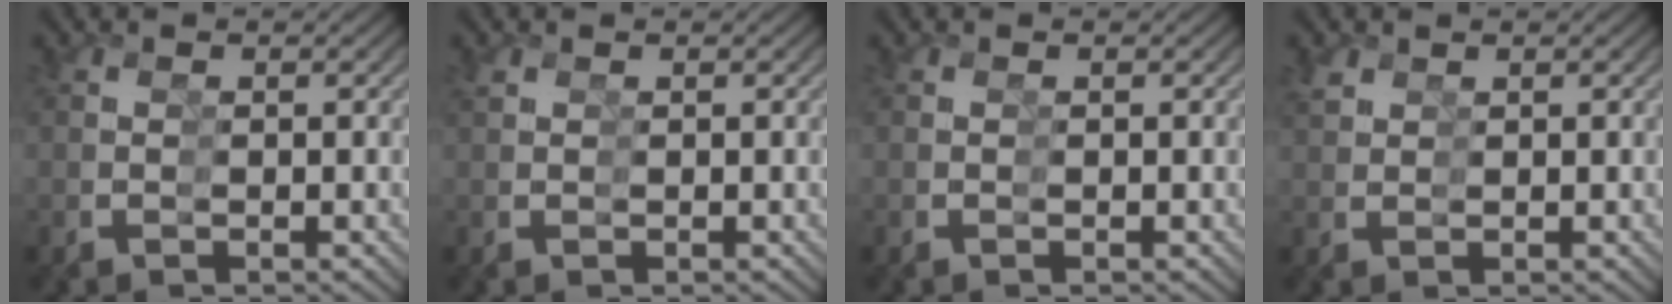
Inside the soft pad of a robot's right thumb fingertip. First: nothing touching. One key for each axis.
{"total": 0.7, "fx": 0.6, "fy": 0.0, "fz": -0.3, "tx": 0.006, "ty": 0.003, "tz": 0.011}
{"total": 0.0}
{"total": 2.0, "fx": 1.9, "fy": 0.1, "fz": -0.8, "tx": 0.015, "ty": 0.007, "tz": 0.032}